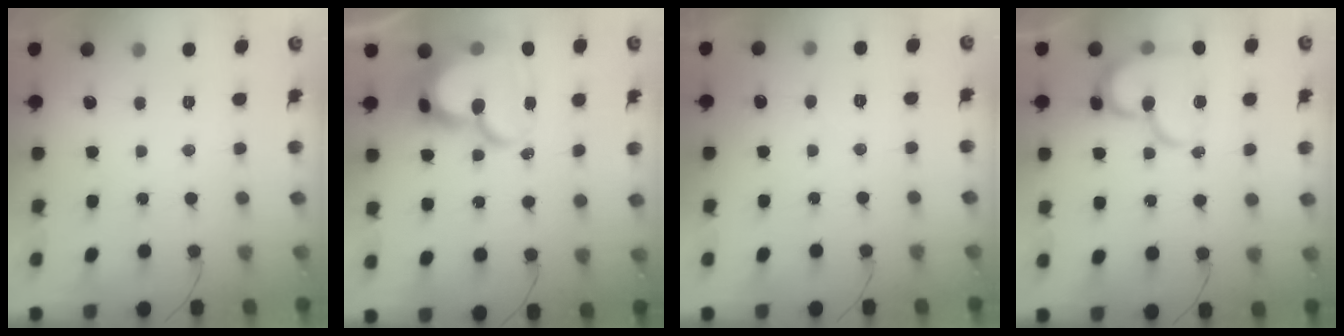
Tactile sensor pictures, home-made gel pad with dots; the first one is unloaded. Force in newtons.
{"total": 19.9, "press": 19.9, "slide": 1.6}
{"total": 3.6, "press": 3.6, "slide": 0.1}
{"total": 16.5, "press": 16.4, "slide": 1.5}